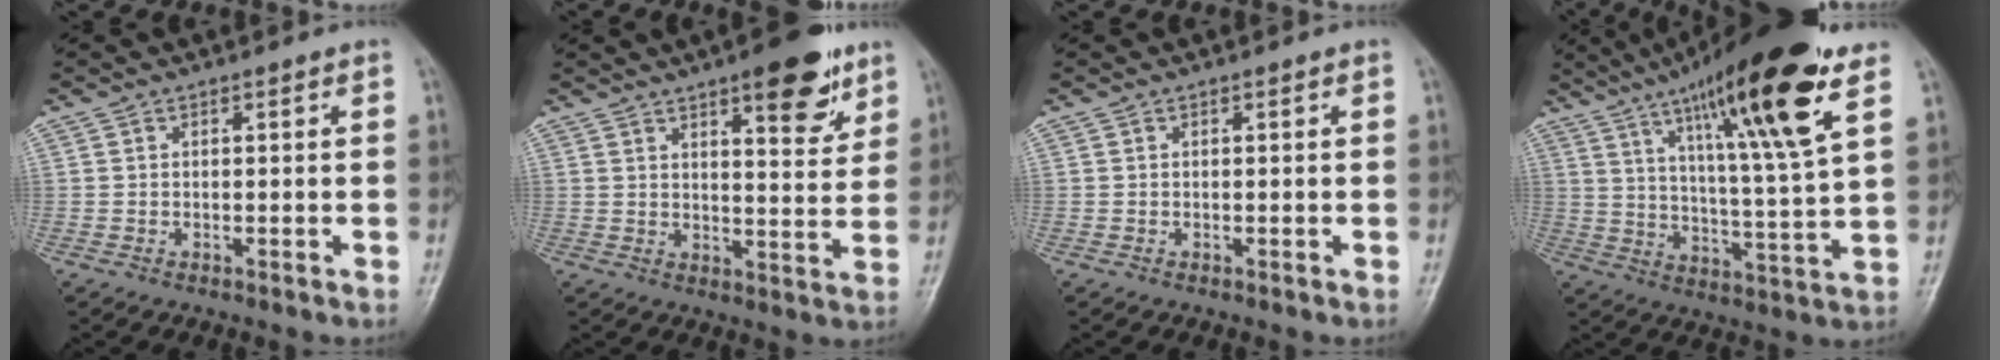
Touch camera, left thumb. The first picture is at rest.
{"total": 11.4, "force": [6.8, 3.8, 8.3], "torque": [-0.086, -0.035, 0.091]}
{"total": 0.0}
{"total": 21.5, "force": [12.0, 2.5, 17.6], "torque": [-0.273, -0.043, 0.192]}